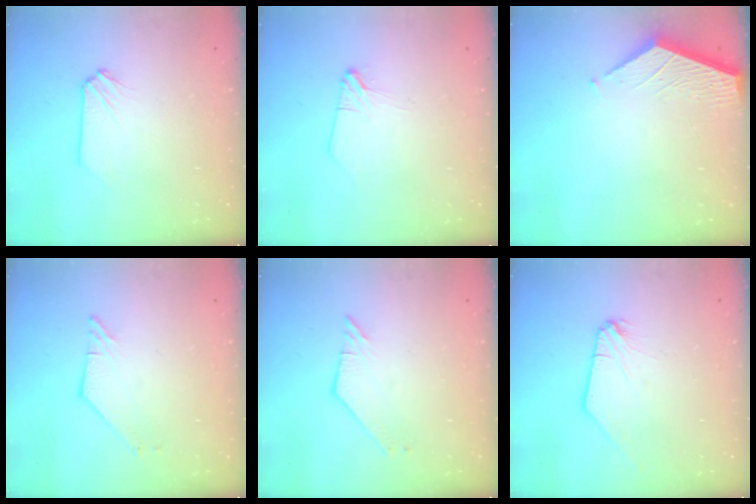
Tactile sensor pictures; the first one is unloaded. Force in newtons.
{"total": 2.0, "press": 2.0, "slide": 0.4}
{"total": 3.4, "press": 3.4, "slide": 0.4}
{"total": 3.1, "press": 3.1, "slide": 0.5}
{"total": 2.4, "press": 2.4, "slide": 0.1}
{"total": 0.0}